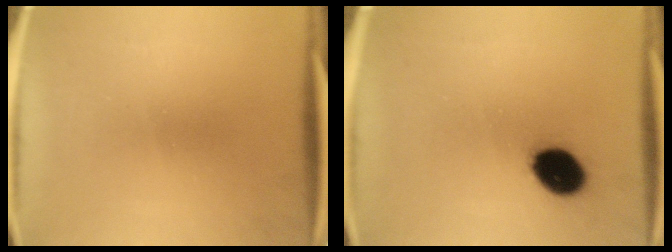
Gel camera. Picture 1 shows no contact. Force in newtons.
{"total": 9.8}